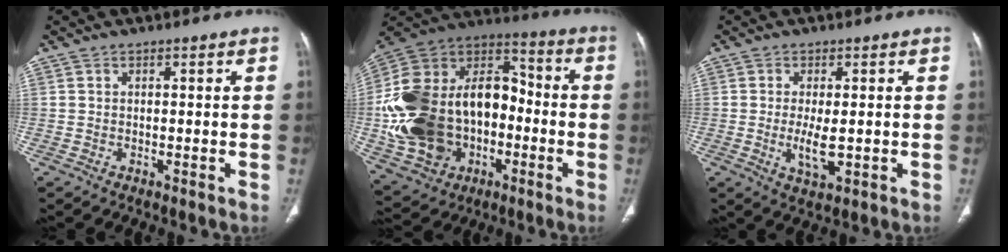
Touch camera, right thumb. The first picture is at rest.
{"total": 28.9, "force": [-4.4, 20.9, 19.5], "torque": [-0.369, 0.050, -0.061]}
{"total": 5.4, "force": [-0.6, 2.3, 4.9], "torque": [-0.092, -0.012, -0.005]}